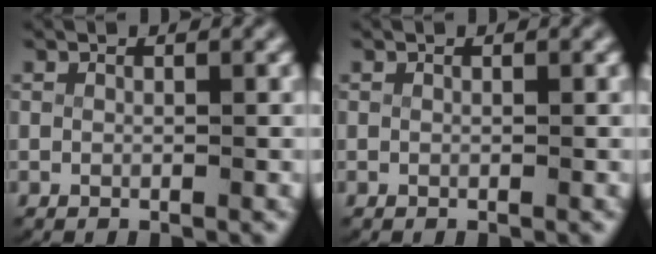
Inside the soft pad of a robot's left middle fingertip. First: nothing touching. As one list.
[{"total": 0.0}]